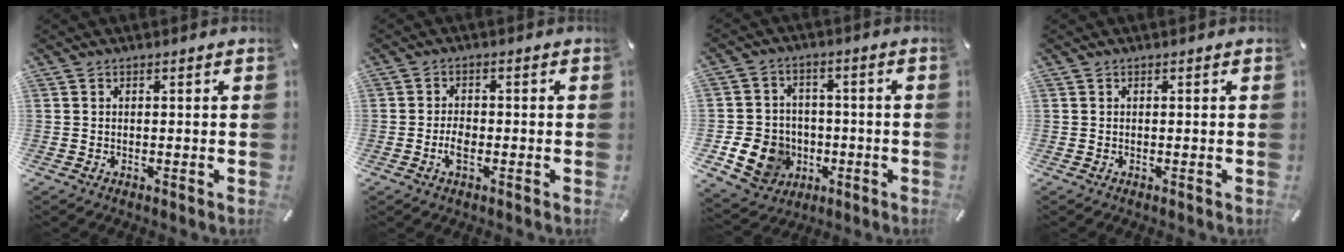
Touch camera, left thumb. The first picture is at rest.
{"total": 3.2, "force": [-1.2, 1.7, 2.5], "torque": [-0.053, 0.001, -0.020]}
{"total": 11.1, "force": [-3.5, 9.7, 4.2], "torque": [-0.096, 0.026, -0.056]}
{"total": 0.0}